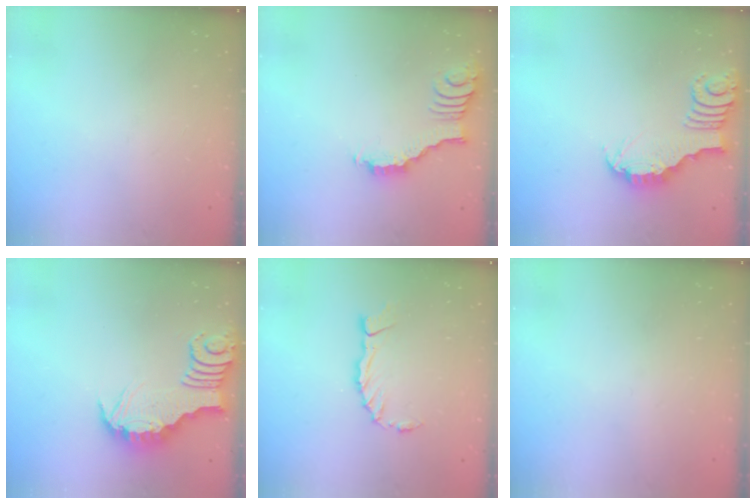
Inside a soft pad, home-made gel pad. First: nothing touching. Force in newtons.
{"total": 2.5, "press": 2.5, "slide": 0.4}
{"total": 3.3, "press": 3.3, "slide": 0.3}
{"total": 3.6, "press": 3.6, "slide": 0.2}
{"total": 3.8, "press": 3.8, "slide": 0.2}
{"total": 0.0}